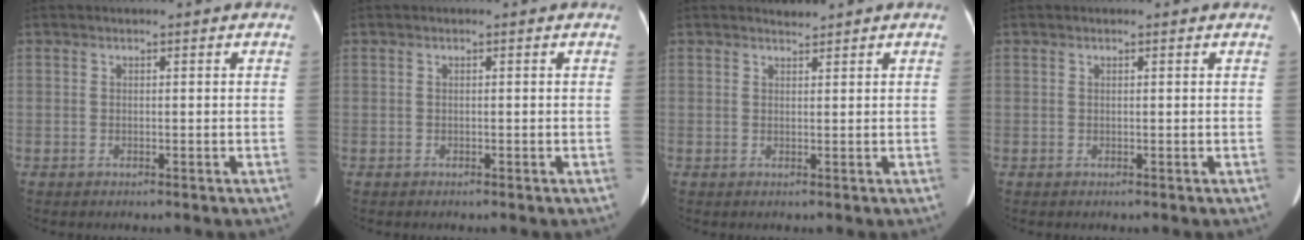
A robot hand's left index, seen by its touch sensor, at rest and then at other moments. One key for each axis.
{"total": 0.0}
{"total": 1.0, "fx": 0.9, "fy": -0.2, "fz": -0.2, "tx": -0.006, "ty": -0.001, "tz": 0.018}
{"total": 0.5, "fx": 0.5, "fy": 0.0, "fz": 0.2, "tx": -0.008, "ty": 0.002, "tz": 0.005}